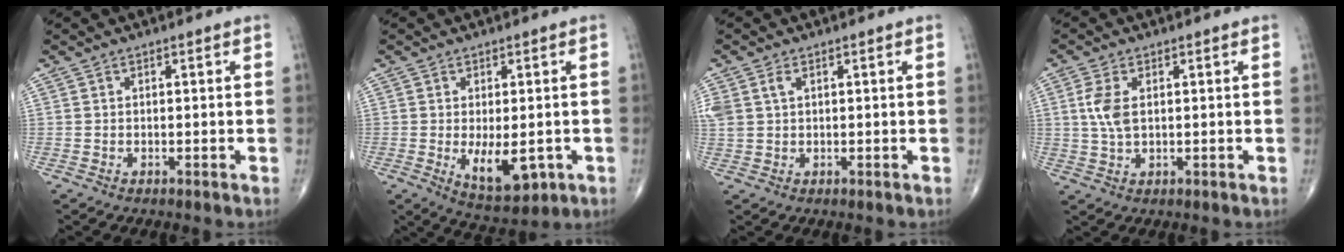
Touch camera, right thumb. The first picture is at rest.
{"total": 8.5, "force": [-1.8, 4.1, 7.2], "torque": [-0.091, -0.016, -0.013]}
{"total": 4.3, "force": [1.4, 2.8, 3.0], "torque": [-0.085, 0.013, 0.036]}
{"total": 4.9, "force": [1.0, 2.5, 4.1], "torque": [-0.098, 0.001, 0.019]}